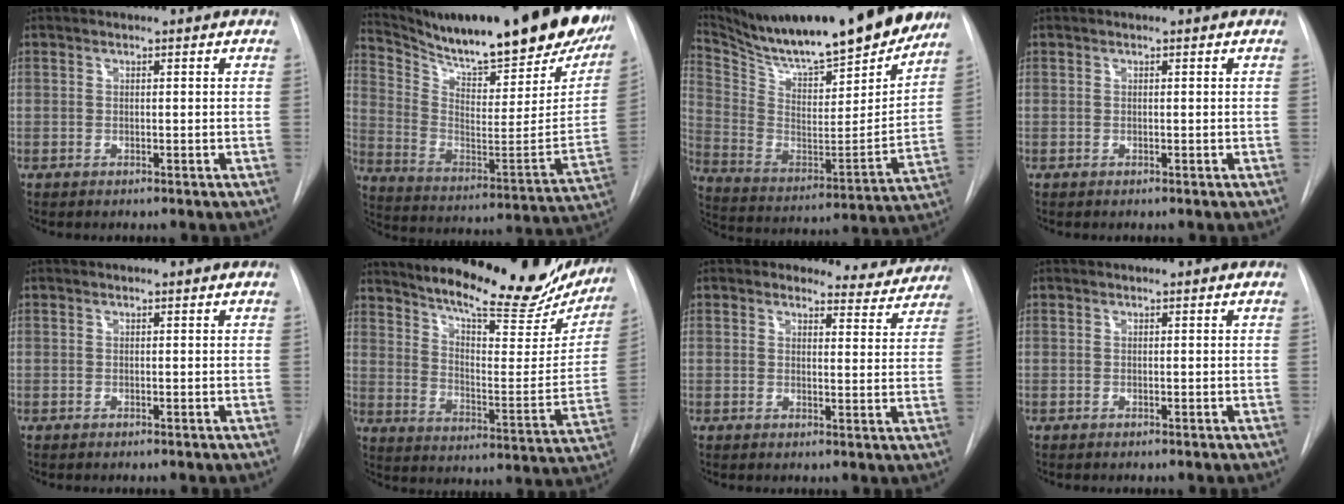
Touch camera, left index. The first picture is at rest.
{"total": 32.3, "force": [26.9, 5.5, 16.9], "torque": [-0.283, -0.082, 0.375]}
{"total": 26.8, "force": [23.2, 3.3, 13.0], "torque": [-0.235, -0.051, 0.353]}
{"total": 0.0}
{"total": 0.0}
{"total": 24.7, "force": [21.4, 5.3, 11.3], "torque": [-0.165, -0.050, 0.280]}
{"total": 6.8, "force": [6.3, 2.5, -0.1], "torque": [0.019, -0.020, 0.058]}
{"total": 0.0}